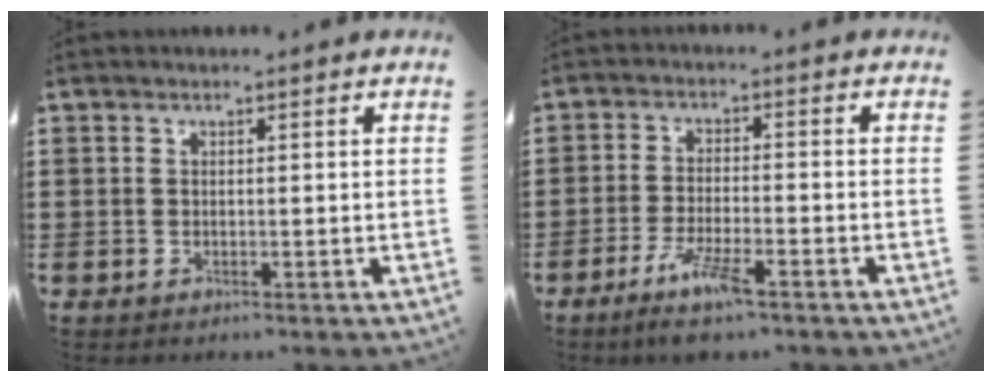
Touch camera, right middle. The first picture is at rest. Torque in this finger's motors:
{"motor_torque": [1.38, -0.75, 0.58, 0.14]}